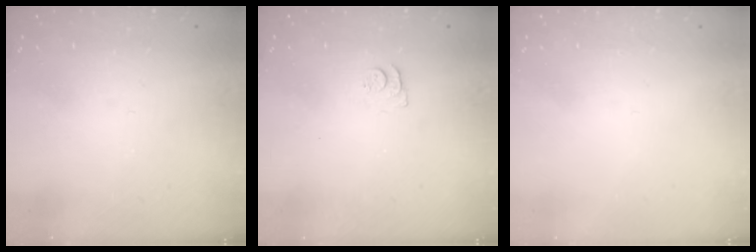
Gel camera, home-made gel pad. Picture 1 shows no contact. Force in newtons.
{"total": 5.6, "press": 5.6, "slide": 0.7}
{"total": 1.6, "press": 1.6, "slide": 0.1}